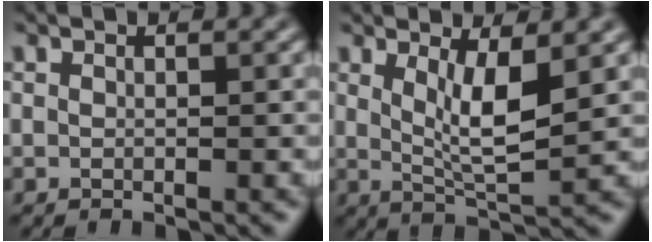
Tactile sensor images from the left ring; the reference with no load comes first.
{"total": 4.2, "force": [1.3, 1.1, 3.9], "torque": [-0.072, -0.014, 0.027]}